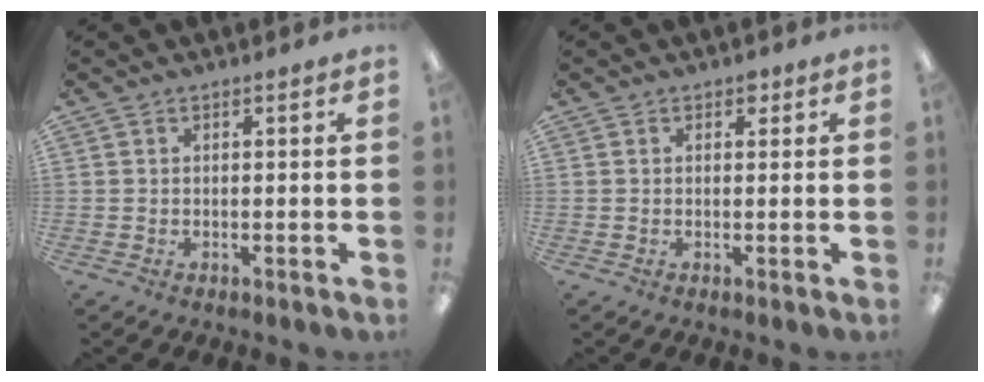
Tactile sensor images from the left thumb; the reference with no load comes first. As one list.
[{"total": 1.5, "force": [0.8, 1.0, 0.7], "torque": [0.001, -0.004, 0.011]}]